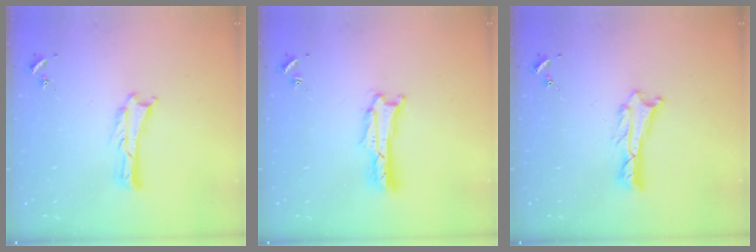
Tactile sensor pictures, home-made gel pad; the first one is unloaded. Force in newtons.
{"total": 1.7, "press": 1.7, "slide": 0.3}
{"total": 1.2, "press": 1.2, "slide": 0.2}